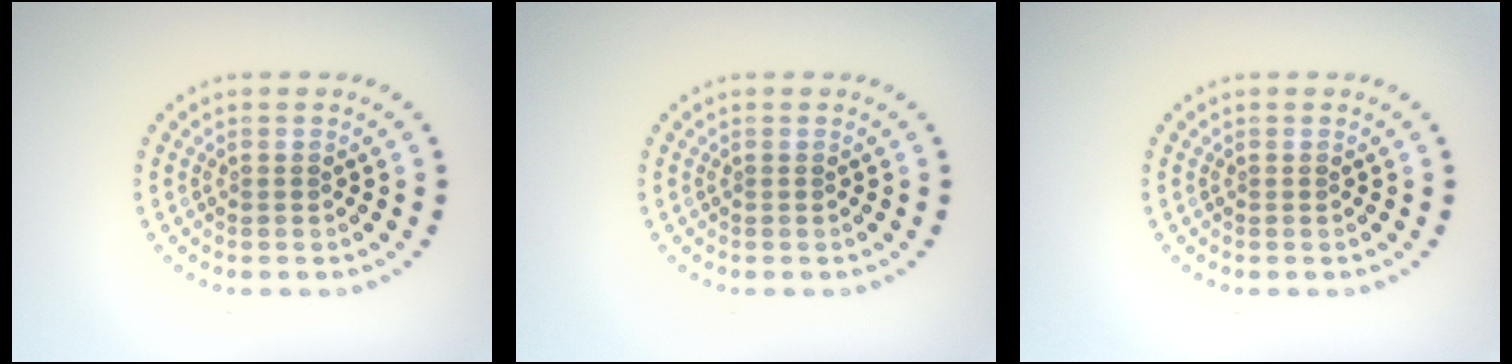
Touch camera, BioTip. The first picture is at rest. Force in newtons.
{"total": 0.0}
{"total": 0.0}